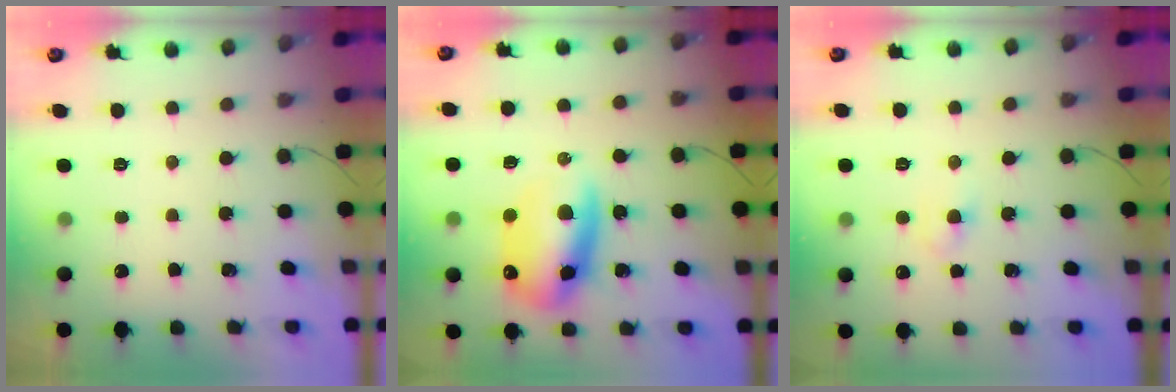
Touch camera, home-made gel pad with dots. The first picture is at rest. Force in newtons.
{"total": 14.2, "press": 13.8, "slide": 3.6}
{"total": 3.2, "press": 3.0, "slide": 1.0}